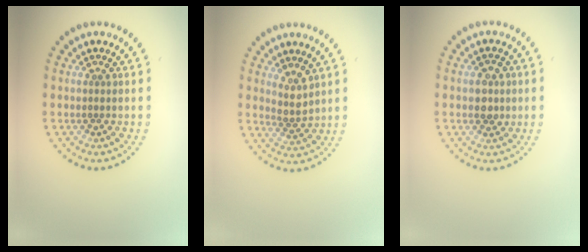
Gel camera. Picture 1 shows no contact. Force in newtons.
{"total": 2.0, "press": 1.5, "slide": 1.3}
{"total": 2.1, "press": 2.0, "slide": 0.3}